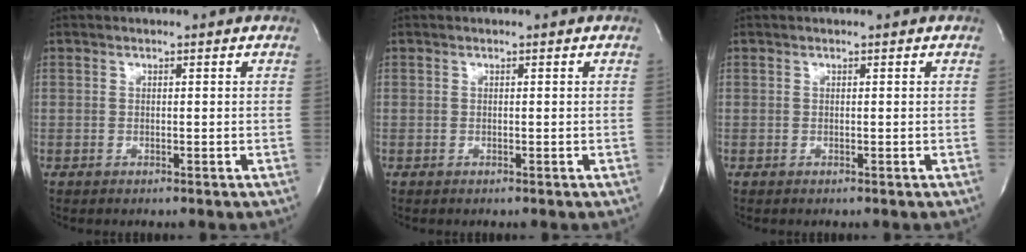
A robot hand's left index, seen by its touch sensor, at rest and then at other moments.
{"total": 0.0}
{"total": 0.0}